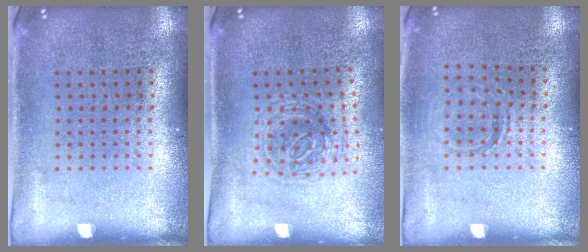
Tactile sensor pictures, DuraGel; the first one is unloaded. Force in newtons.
{"total": 1.0, "press": 0.9, "slide": 0.3}
{"total": 0.9, "press": 0.9, "slide": 0.2}